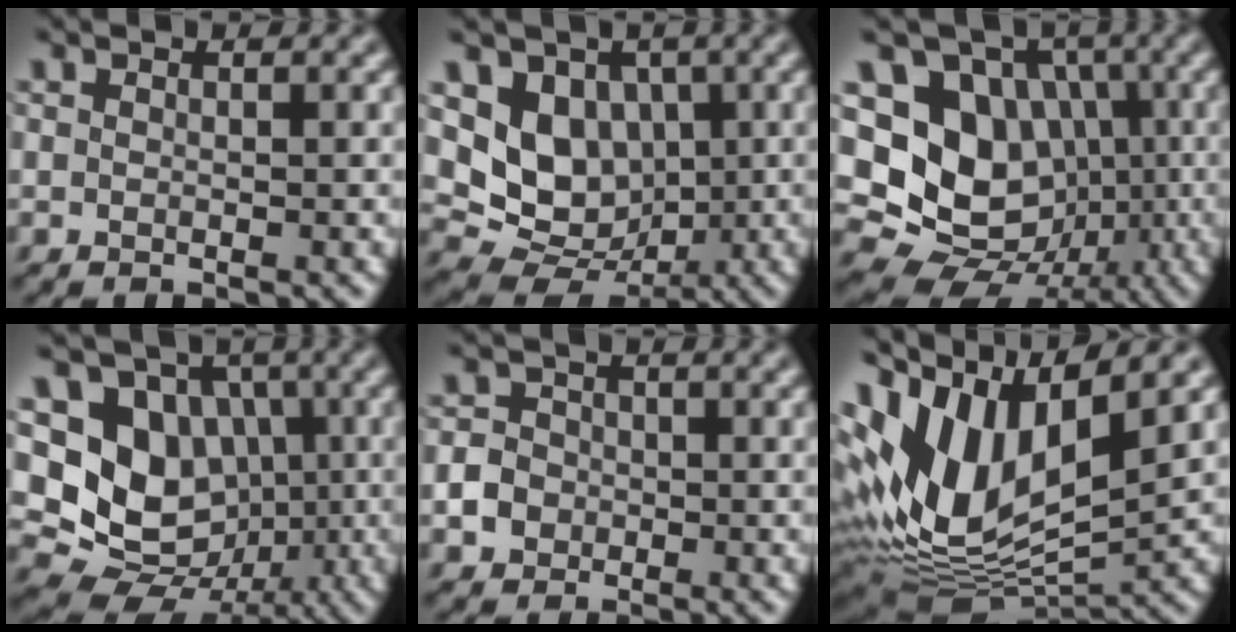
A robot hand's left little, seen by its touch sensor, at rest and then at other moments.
{"total": 7.2, "force": [1.0, 5.8, 4.1], "torque": [-0.074, -0.016, 0.016]}
{"total": 13.8, "force": [-0.1, 12.0, 6.8], "torque": [-0.133, 0.014, -0.021]}
{"total": 9.9, "force": [0.3, 8.3, 5.3], "torque": [-0.077, -0.010, -0.016]}
{"total": 2.4, "force": [-0.8, 2.2, 0.8], "torque": [-0.006, -0.002, -0.017]}
{"total": 13.1, "force": [4.2, 6.7, 10.5], "torque": [-0.223, 0.009, 0.076]}